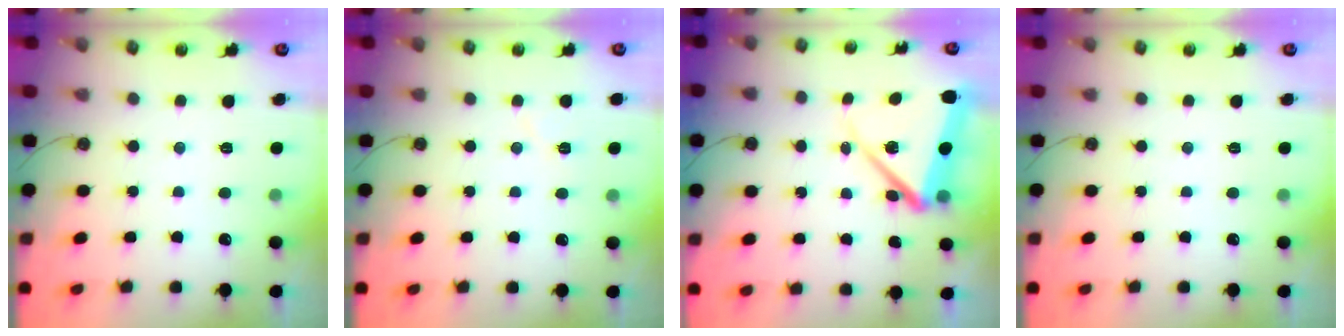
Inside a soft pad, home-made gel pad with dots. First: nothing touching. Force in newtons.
{"total": 4.8, "press": 4.2, "slide": 2.3}
{"total": 13.1, "press": 13.0, "slide": 1.6}
{"total": 0.0}